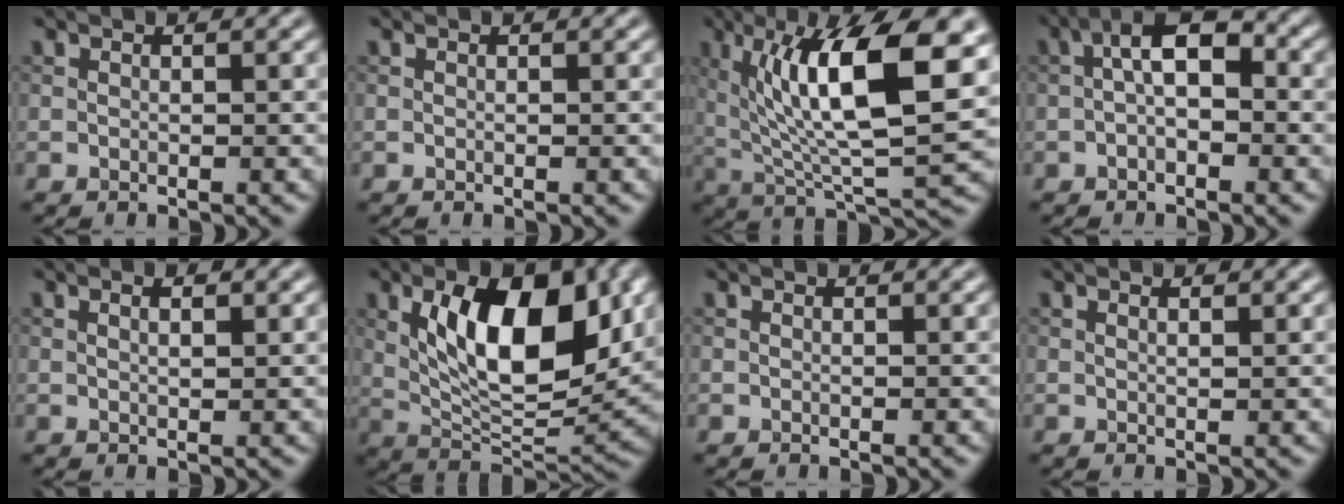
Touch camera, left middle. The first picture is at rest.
{"total": 0.0}
{"total": 12.3, "force": [3.5, 3.2, 11.3], "torque": [-0.182, 0.003, 0.063]}
{"total": 4.2, "force": [-0.2, 1.9, 3.7], "torque": [-0.060, 0.017, -0.013]}
{"total": 1.3, "force": [0.6, 0.4, 1.1], "torque": [-0.010, -0.011, 0.011]}
{"total": 10.3, "force": [2.2, 4.5, 8.9], "torque": [-0.140, -0.004, 0.040]}
{"total": 0.0}
{"total": 0.6, "force": [0.4, 0.1, 0.4], "torque": [-0.008, -0.002, 0.005]}